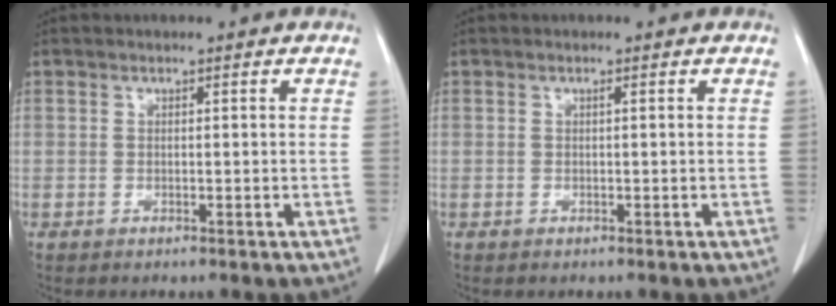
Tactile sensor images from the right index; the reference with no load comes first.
{"total": 0.0}